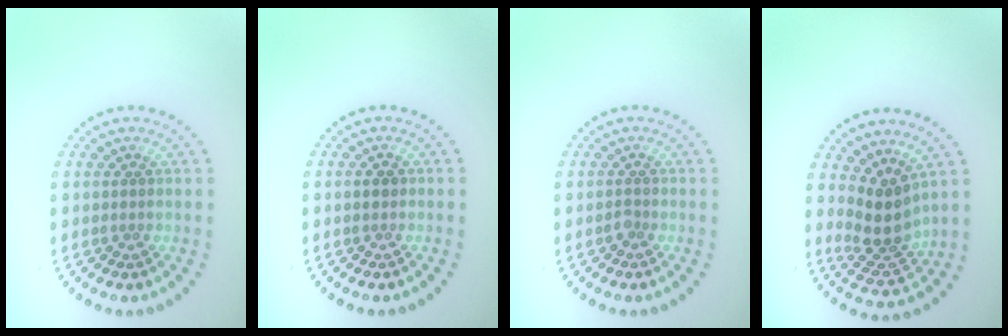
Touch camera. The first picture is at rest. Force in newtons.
{"total": 1.1, "press": 1.1, "slide": 0.0}
{"total": 0.8, "press": 0.5, "slide": 0.6}
{"total": 3.8, "press": 2.9, "slide": 2.4}